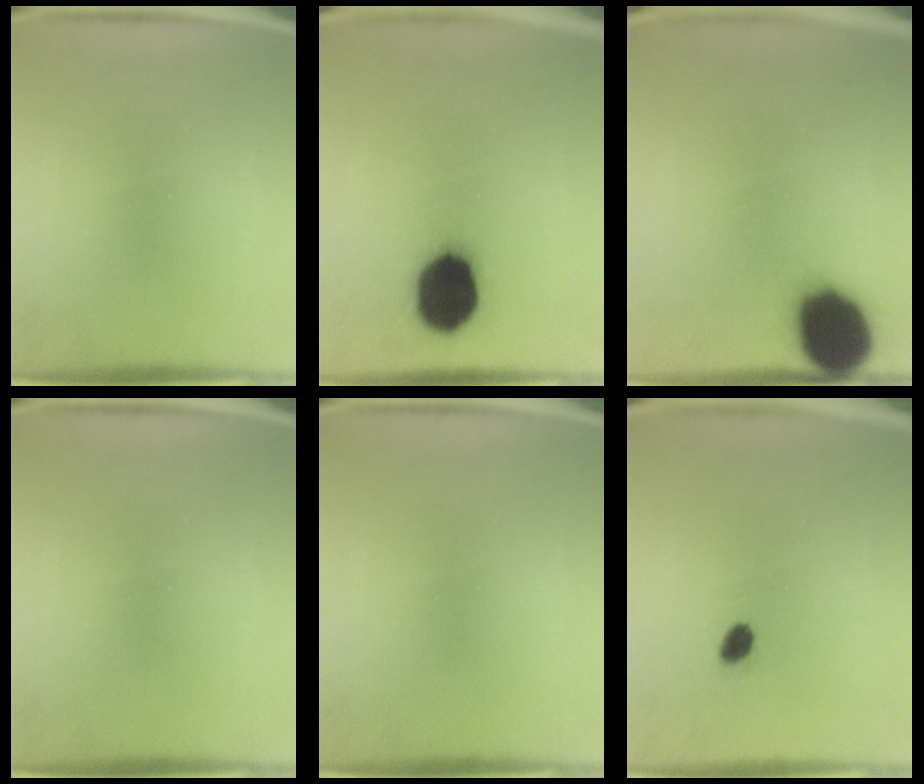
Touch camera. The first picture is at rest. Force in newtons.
{"total": 15.1}
{"total": 14.7}
{"total": 0.0}
{"total": 0.0}
{"total": 2.0}